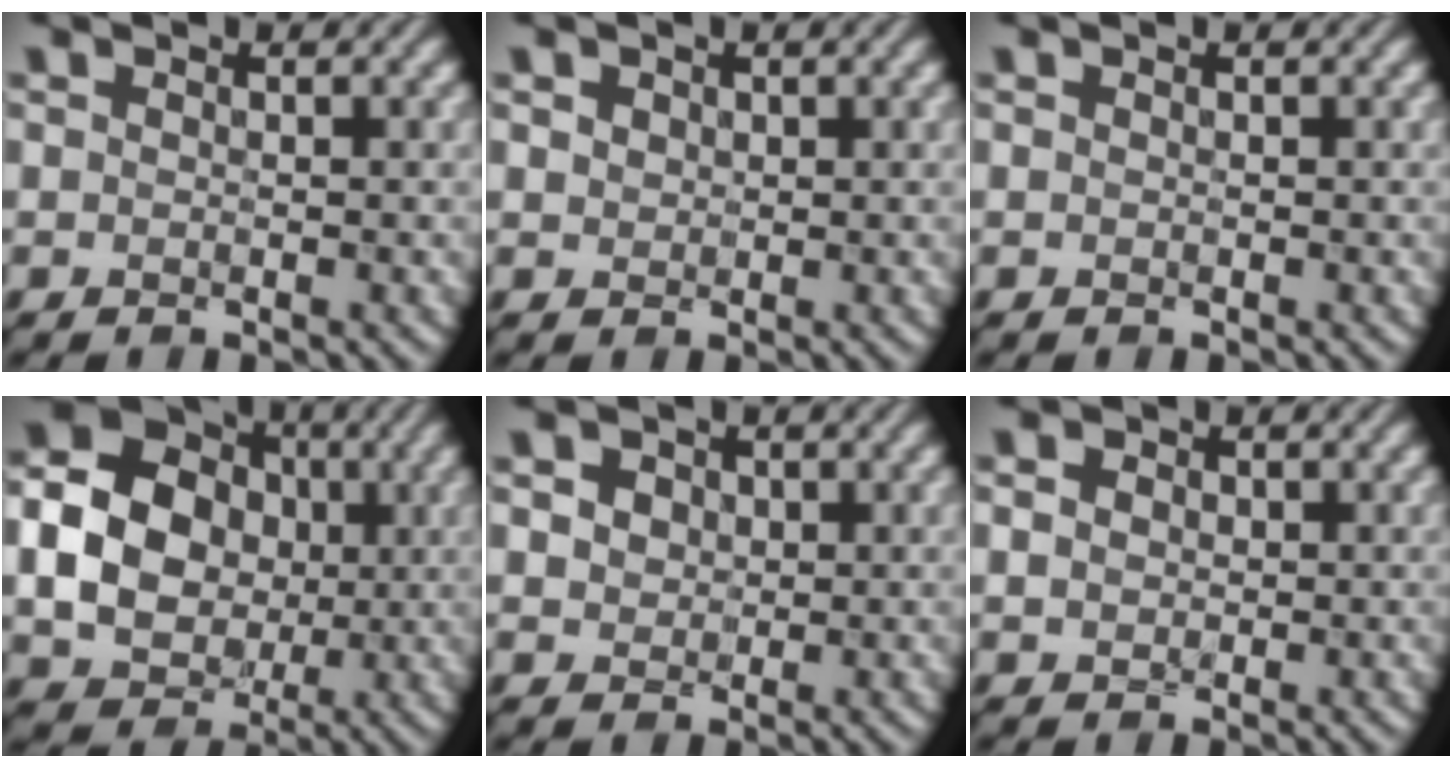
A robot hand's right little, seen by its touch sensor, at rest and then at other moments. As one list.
[{"total": 1.1, "force": [0.5, 1.0, 0.3], "torque": [-0.016, -0.002, 0.020]}, {"total": 0.0}, {"total": 11.9, "force": [0.2, 10.7, 5.3], "torque": [-0.125, 0.014, -0.001]}, {"total": 3.3, "force": [1.3, 2.6, 1.5], "torque": [-0.058, 0.005, 0.028]}, {"total": 1.6, "force": [0.4, 1.4, 0.6], "torque": [-0.022, 0.005, 0.006]}]